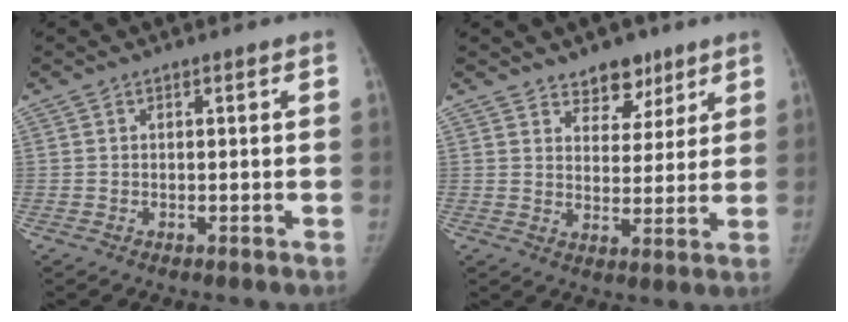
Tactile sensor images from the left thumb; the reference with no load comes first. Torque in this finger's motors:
{"motor_torque": [0.09, 0.18, 0.16, 0.00, 0.02]}